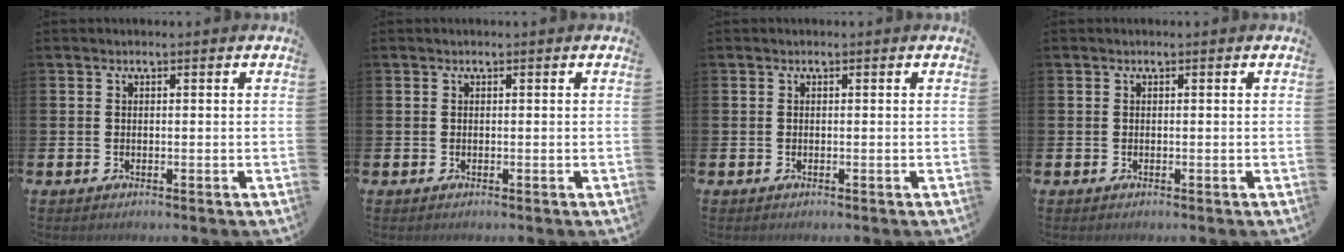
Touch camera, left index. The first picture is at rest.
{"total": 0.0}
{"total": 0.0}
{"total": 0.0}